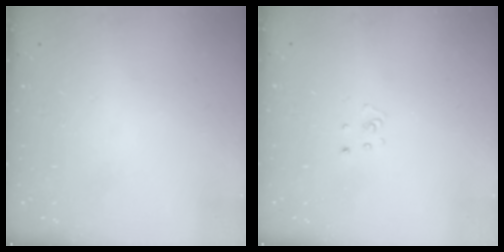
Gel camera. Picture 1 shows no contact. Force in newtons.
{"total": 2.6, "press": 2.6, "slide": 0.3}